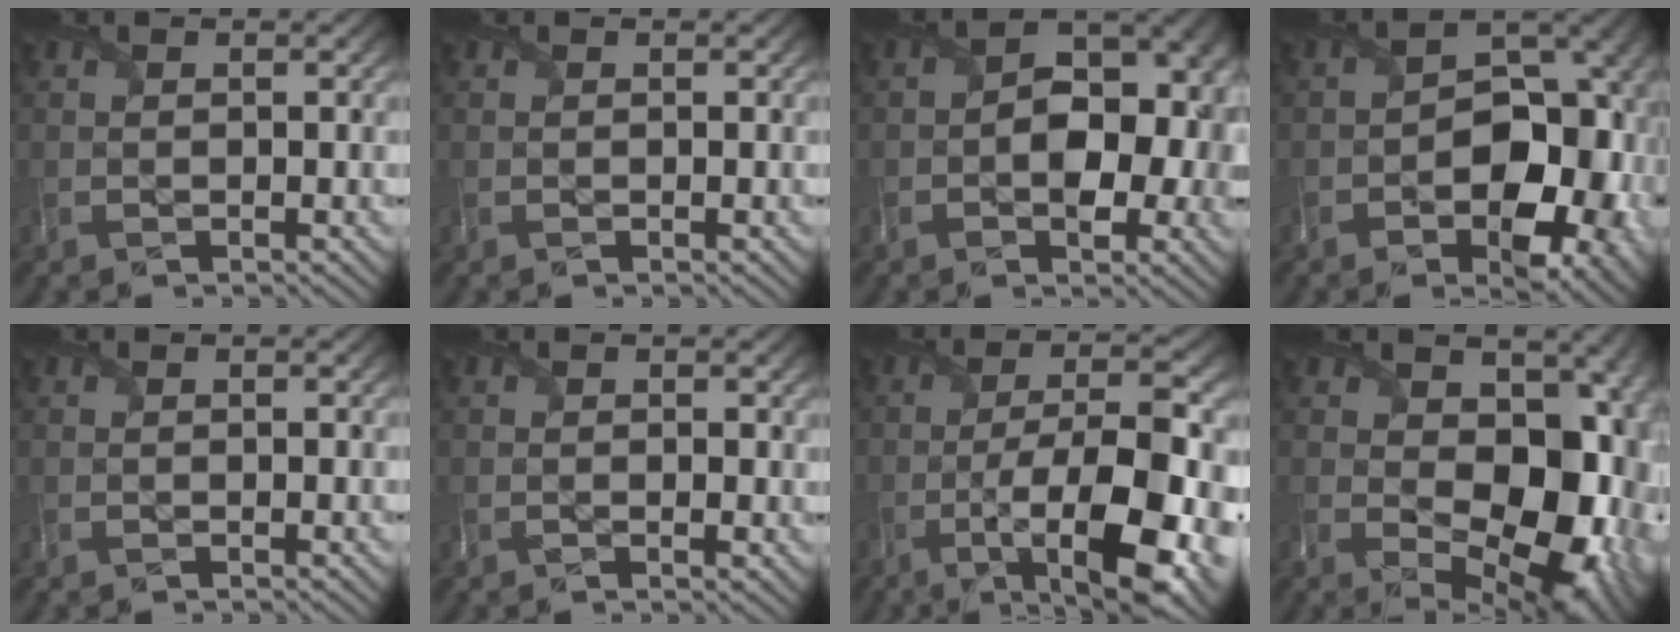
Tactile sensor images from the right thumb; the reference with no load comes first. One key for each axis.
{"total": 0.0}
{"total": 8.6, "fx": -1.1, "fy": 5.4, "fz": 6.6, "tx": -0.089, "ty": -0.006, "tz": -0.021}
{"total": 12.5, "fx": -3.5, "fy": 7.5, "fz": 9.4, "tx": -0.120, "ty": -0.017, "tz": -0.053}
{"total": 0.0}
{"total": 0.8, "fx": 0.0, "fy": 0.4, "fz": 0.7, "tx": -0.013, "ty": -0.005, "tz": 0.000}
{"total": 14.9, "fx": -5.5, "fy": 4.9, "fz": 13.0, "tx": -0.193, "ty": -0.002, "tz": -0.083}
{"total": 16.5, "fx": -0.1, "fy": 10.8, "fz": 12.4, "tx": -0.145, "ty": -0.029, "tz": 0.021}